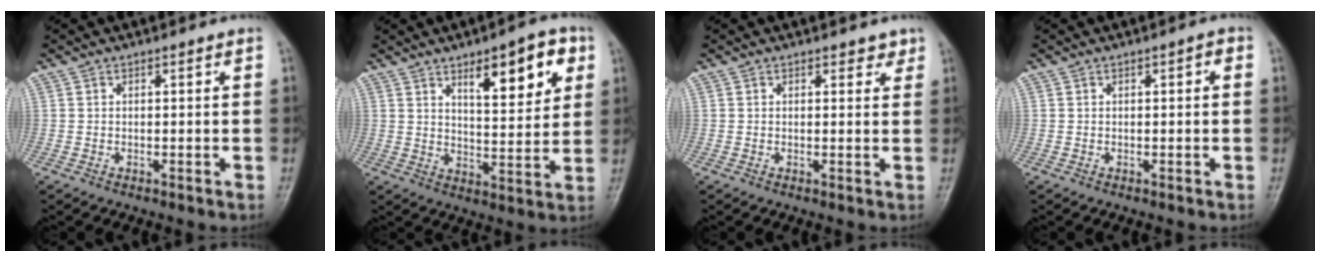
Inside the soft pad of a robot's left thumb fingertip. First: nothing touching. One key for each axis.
{"total": 12.7, "fx": 6.1, "fy": 4.7, "fz": 10.2, "tx": -0.115, "ty": -0.028, "tz": 0.090}
{"total": 2.0, "fx": 1.4, "fy": 1.1, "fz": 0.9, "tx": 0.005, "ty": -0.007, "tz": 0.014}
{"total": 1.5, "fx": 0.3, "fy": 0.5, "fz": 1.3, "tx": -0.018, "ty": 0.003, "tz": 0.001}